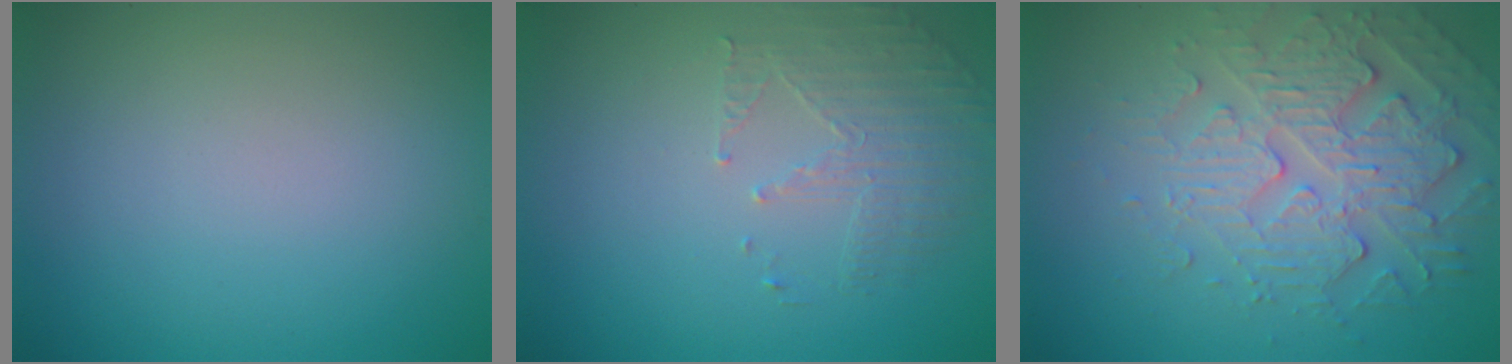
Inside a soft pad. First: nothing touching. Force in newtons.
{"total": 1.8, "press": 1.1, "slide": 1.4}
{"total": 4.8, "press": 4.2, "slide": 2.4}